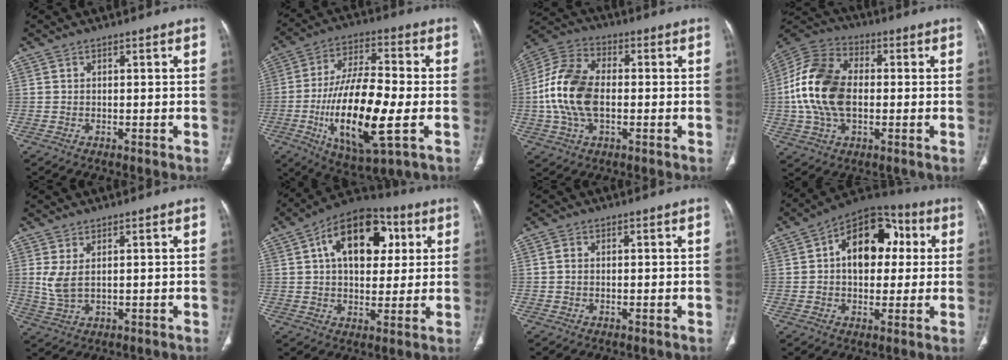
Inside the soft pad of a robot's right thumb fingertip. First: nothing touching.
{"total": 20.5, "force": [-4.5, 6.6, 18.9], "torque": [-0.354, 0.005, -0.073]}
{"total": 14.3, "force": [-1.1, 8.8, 11.3], "torque": [-0.231, 0.022, -0.025]}
{"total": 17.0, "force": [-0.5, 11.0, 13.0], "torque": [-0.255, 0.022, -0.014]}
{"total": 4.2, "force": [1.1, 1.9, 3.6], "torque": [-0.086, -0.007, 0.034]}
{"total": 17.3, "force": [5.0, 10.6, 12.6], "torque": [-0.149, 0.010, 0.069]}
{"total": 1.1, "force": [0.0, 0.9, 0.6], "torque": [-0.007, 0.001, -0.002]}
{"total": 15.6, "force": [2.6, 10.5, 11.2], "torque": [-0.117, 0.026, 0.027]}